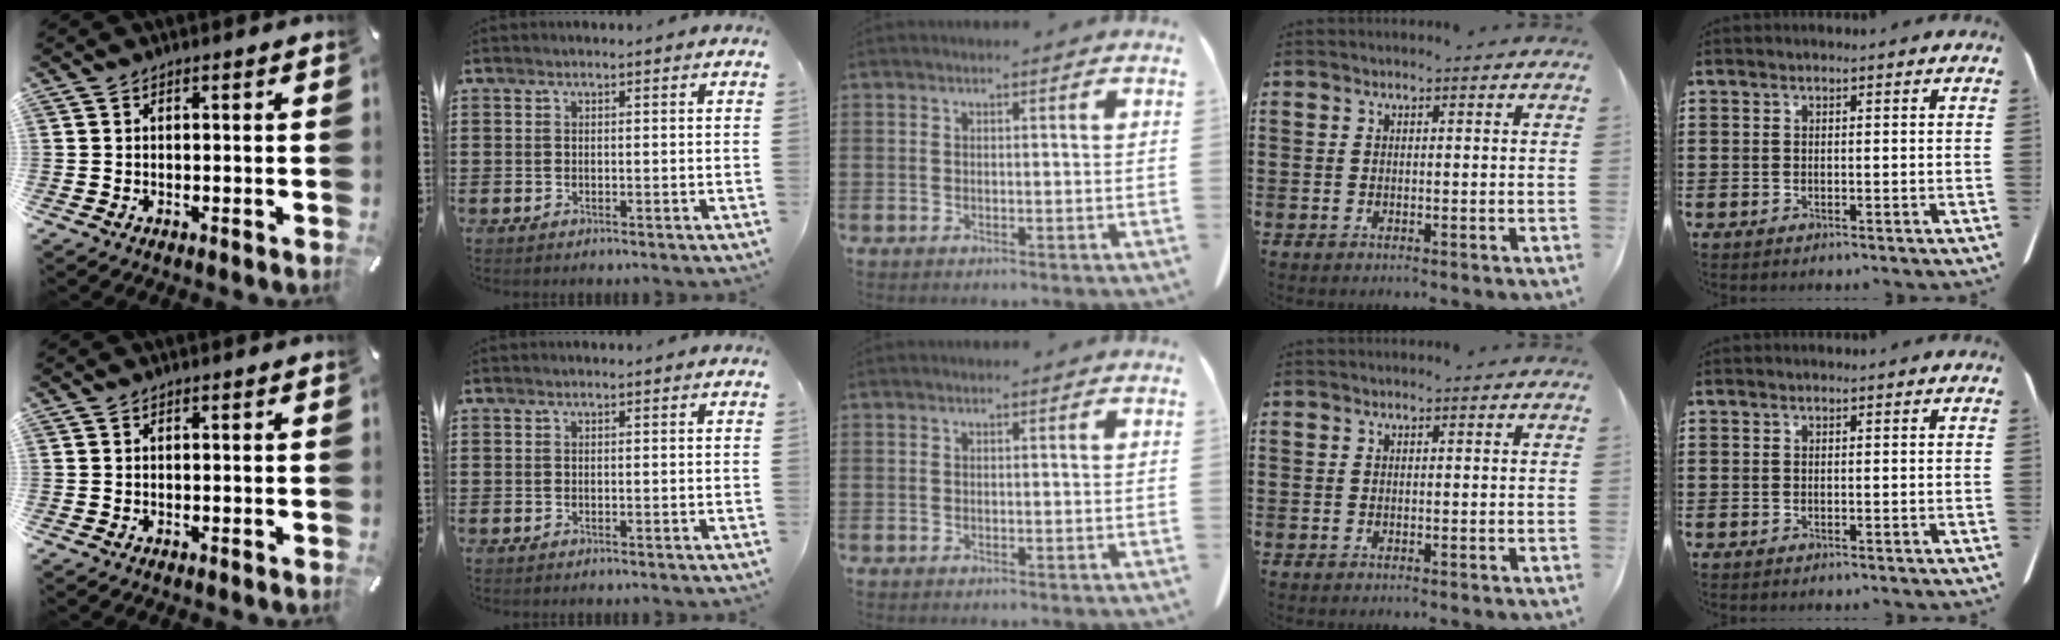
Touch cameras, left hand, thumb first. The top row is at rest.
{}